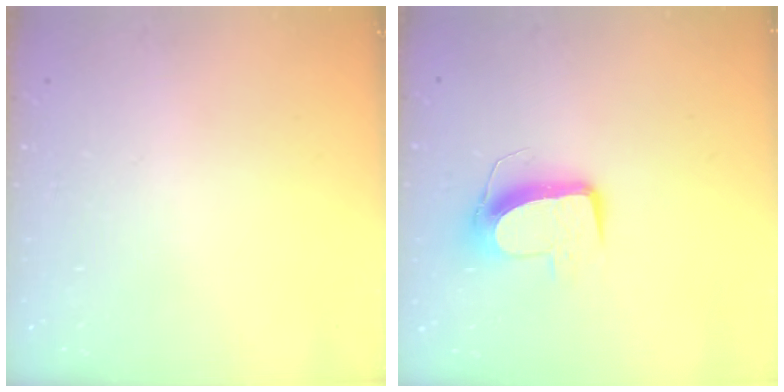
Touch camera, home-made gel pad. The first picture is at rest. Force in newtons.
{"total": 10.2, "press": 10.1, "slide": 0.5}